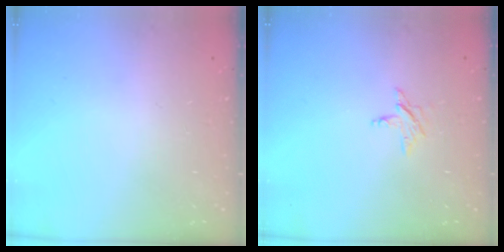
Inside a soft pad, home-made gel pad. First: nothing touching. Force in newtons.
{"total": 3.0, "press": 3.0, "slide": 0.3}